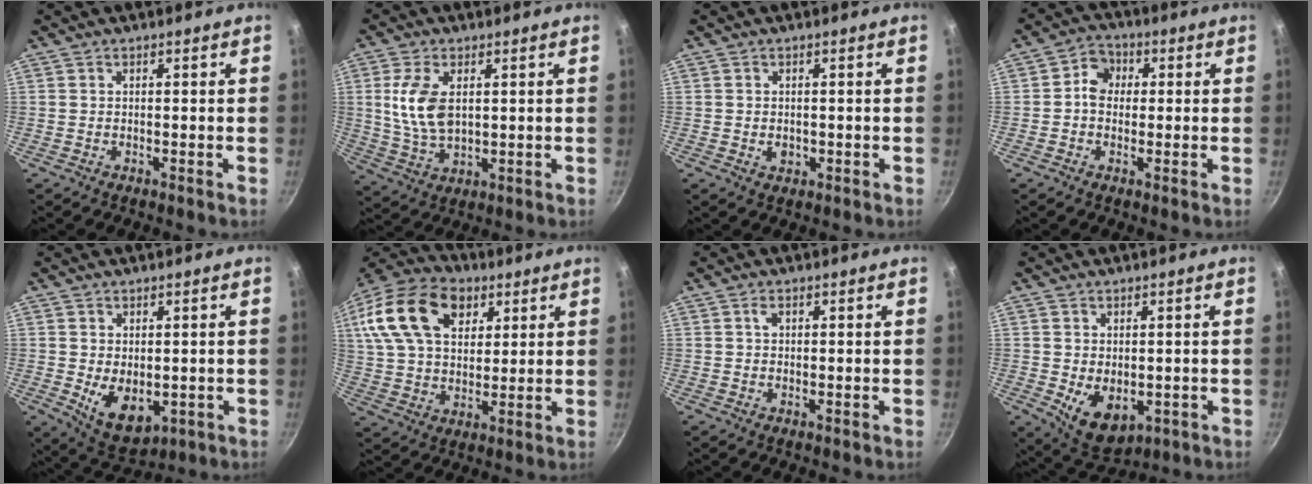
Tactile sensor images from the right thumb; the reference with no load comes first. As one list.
[{"total": 9.9, "force": [1.9, 5.6, 7.9], "torque": [-0.155, -0.014, 0.042]}, {"total": 2.1, "force": [-0.3, 1.7, 1.2], "torque": [-0.017, -0.003, -0.004]}, {"total": 5.8, "force": [0.4, 5.0, 2.9], "torque": [-0.017, 0.009, -0.008]}, {"total": 8.3, "force": [-0.7, 5.5, 6.2], "torque": [-0.083, -0.018, 0.010]}, {"total": 22.3, "force": [8.8, 14.7, 14.3], "torque": [-0.252, 0.008, 0.149]}, {"total": 1.5, "force": [0.4, 1.1, 0.9], "torque": [-0.011, 0.000, 0.005]}, {"total": 7.9, "force": [-0.9, 5.5, 5.6], "torque": [-0.074, -0.016, 0.005]}]